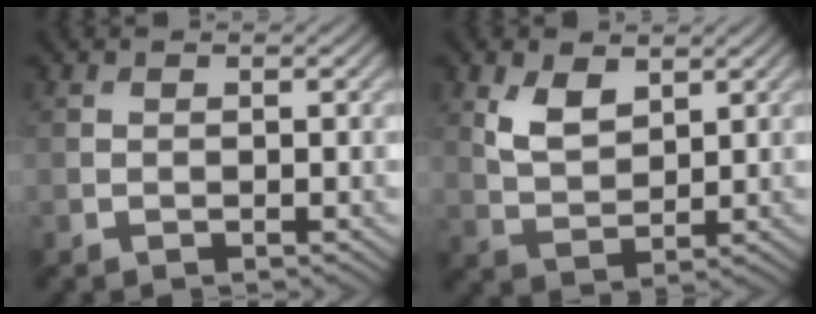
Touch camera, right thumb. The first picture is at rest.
{"total": 4.6, "force": [2.3, 2.5, 3.1], "torque": [-0.071, -0.006, 0.049]}